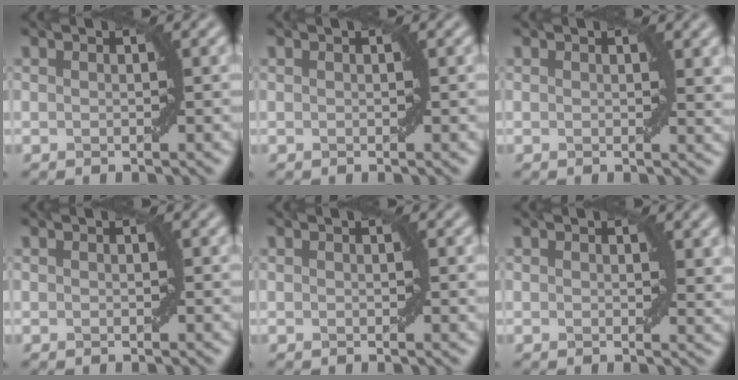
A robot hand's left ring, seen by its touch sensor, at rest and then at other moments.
{"total": 0.0}
{"total": 1.2, "force": [0.7, 0.4, 0.9], "torque": [-0.006, -0.005, 0.011]}
{"total": 0.0}
{"total": 0.0}
{"total": 1.5, "force": [0.8, 0.6, 1.1], "torque": [-0.009, -0.006, 0.014]}